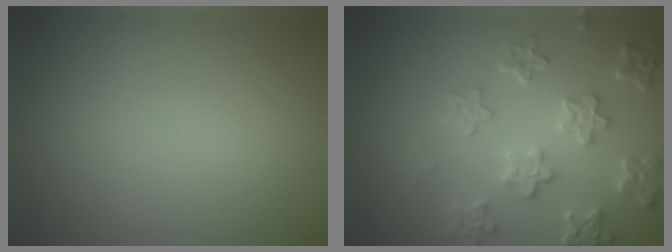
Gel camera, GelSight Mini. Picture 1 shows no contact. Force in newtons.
{"total": 4.5, "press": 3.9, "slide": 2.2}